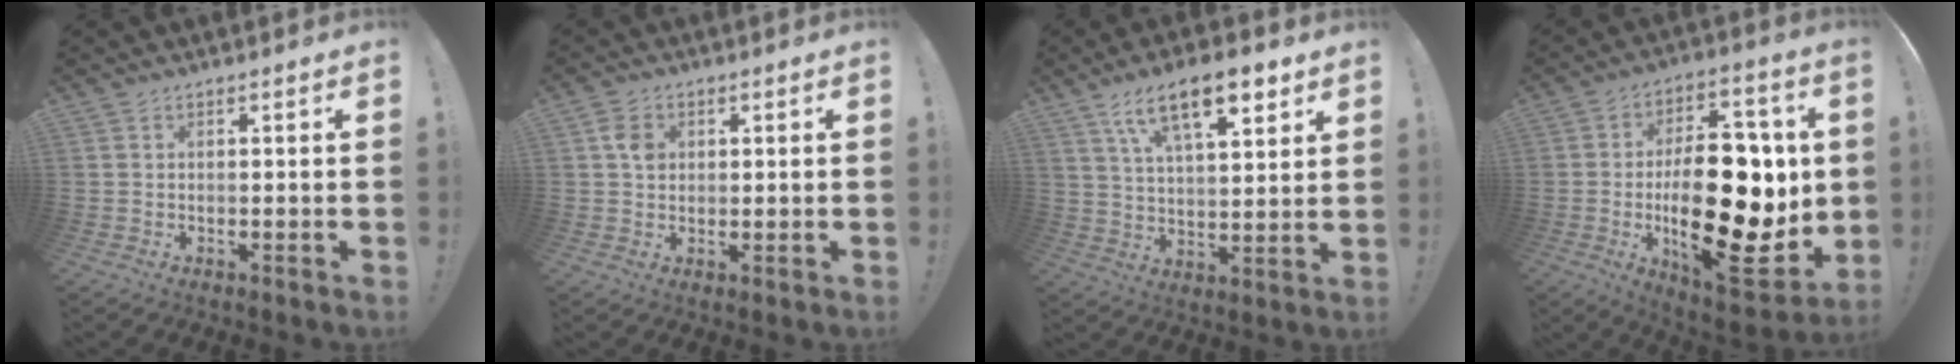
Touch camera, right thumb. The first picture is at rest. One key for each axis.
{"total": 5.4, "fx": 1.2, "fy": 4.2, "fz": 3.2, "tx": -0.040, "ty": 0.005, "tz": 0.022}
{"total": 15.1, "fx": 8.5, "fy": 5.8, "fz": 11.1, "tx": -0.179, "ty": -0.030, "tz": 0.143}
{"total": 32.3, "fx": -2.0, "fy": 16.5, "fz": 27.7, "tx": -0.443, "ty": 0.005, "tz": -0.009}